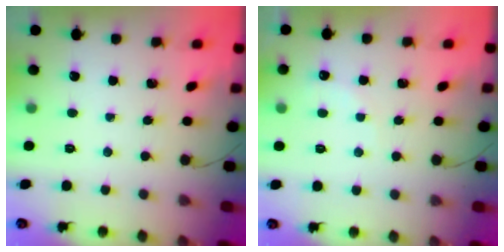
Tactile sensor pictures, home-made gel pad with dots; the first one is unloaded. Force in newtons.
{"total": 5.6, "press": 5.5, "slide": 1.1}